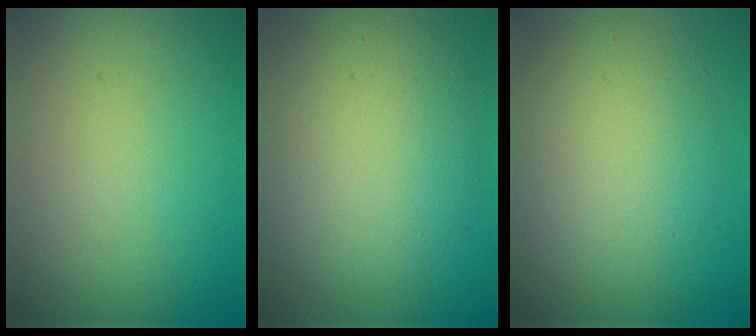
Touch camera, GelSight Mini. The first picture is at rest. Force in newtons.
{"total": 7.3, "press": 7.3, "slide": 0.6}
{"total": 5.0, "press": 5.0, "slide": 0.3}